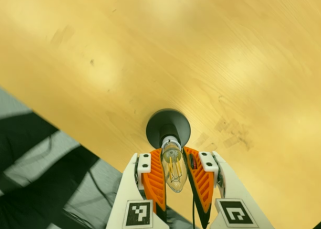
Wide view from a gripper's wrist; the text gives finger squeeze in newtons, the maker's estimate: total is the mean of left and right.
{"total": 21.1, "left": 19.2, "right": 23.1}